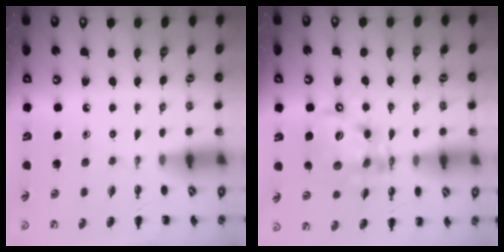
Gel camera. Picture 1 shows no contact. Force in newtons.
{"total": 13.1, "press": 12.8, "slide": 3.1}